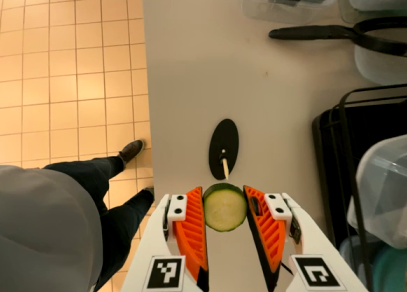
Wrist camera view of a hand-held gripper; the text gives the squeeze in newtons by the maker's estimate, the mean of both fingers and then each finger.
{"total": 7.5, "left": 7.4, "right": 7.5}